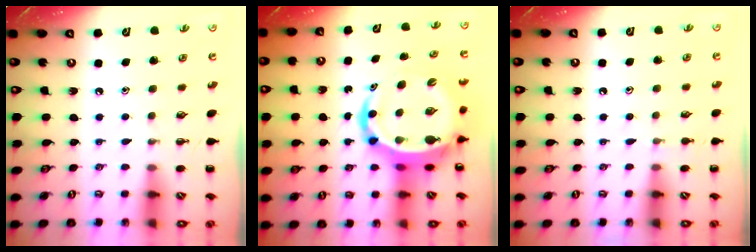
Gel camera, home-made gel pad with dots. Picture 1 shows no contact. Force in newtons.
{"total": 11.5, "press": 11.0, "slide": 3.2}
{"total": 4.9, "press": 4.7, "slide": 1.1}